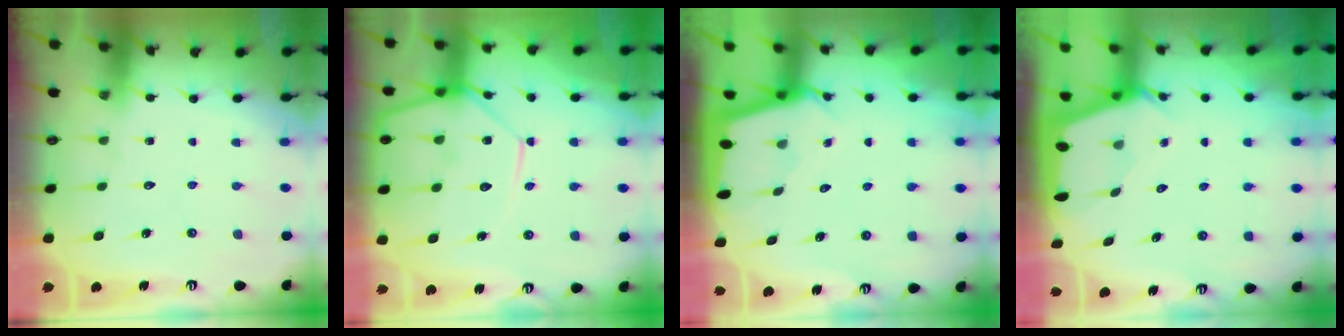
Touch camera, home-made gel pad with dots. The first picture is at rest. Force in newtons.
{"total": 12.8, "press": 12.7, "slide": 1.1}
{"total": 2.3, "press": 2.3, "slide": 0.3}
{"total": 2.3, "press": 2.3, "slide": 0.3}